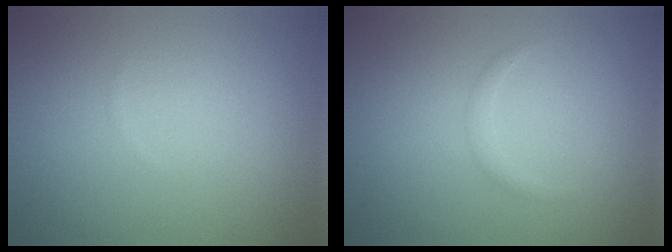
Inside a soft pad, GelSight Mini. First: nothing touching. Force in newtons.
{"total": 0.8, "press": 0.8, "slide": 0.1}